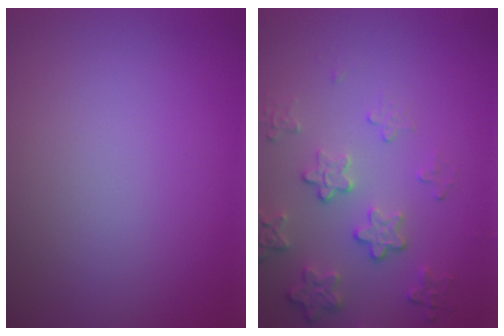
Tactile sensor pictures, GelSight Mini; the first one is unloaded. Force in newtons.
{"total": 4.2, "press": 3.1, "slide": 2.8}